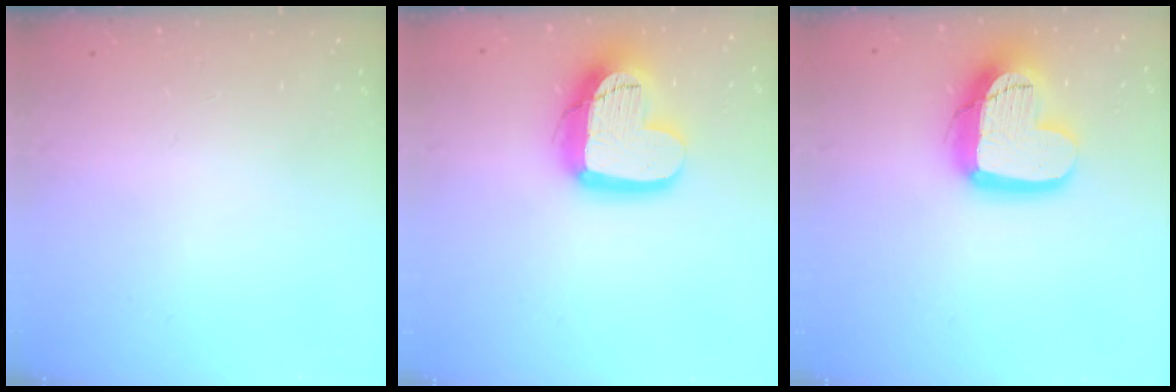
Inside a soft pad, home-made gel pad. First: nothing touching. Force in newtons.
{"total": 17.1, "press": 17.0, "slide": 1.5}
{"total": 17.1, "press": 17.0, "slide": 1.5}